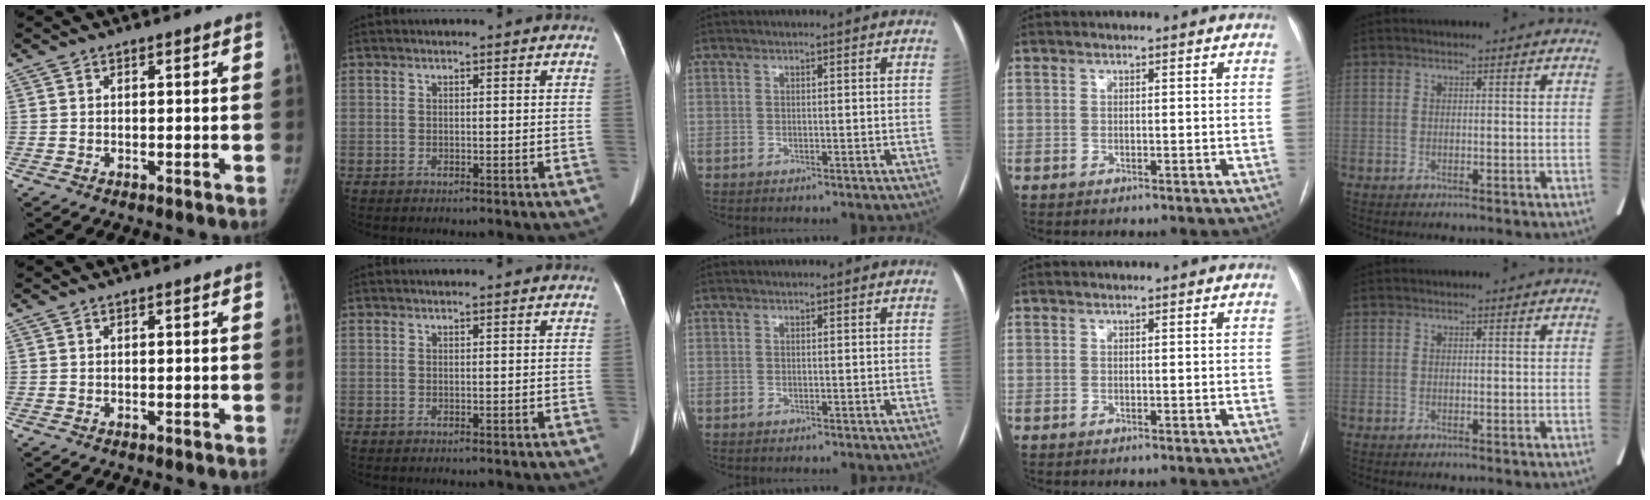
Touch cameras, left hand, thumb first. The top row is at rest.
{}